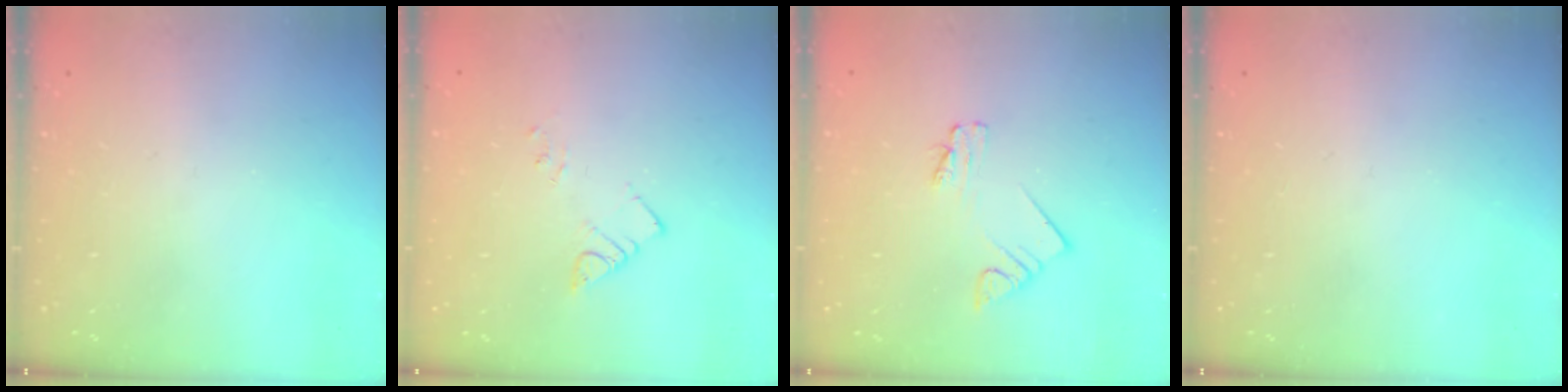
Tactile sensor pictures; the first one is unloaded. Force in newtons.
{"total": 3.3, "press": 3.3, "slide": 0.4}
{"total": 2.1, "press": 2.1, "slide": 0.0}
{"total": 0.0}